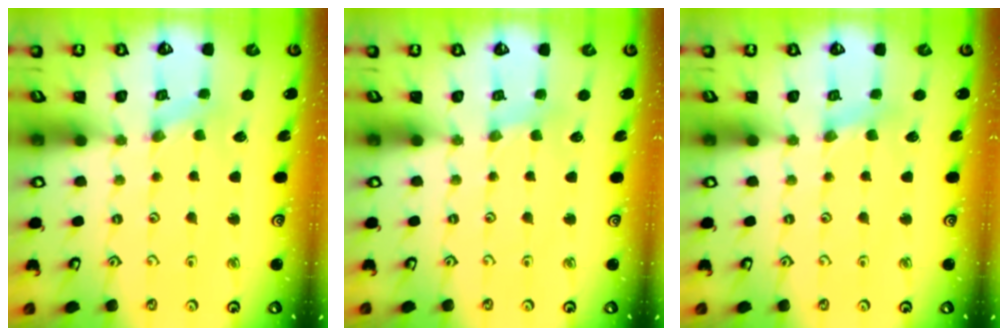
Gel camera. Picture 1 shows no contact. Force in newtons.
{"total": 1.0, "press": 0.9, "slide": 0.3}
{"total": 2.8, "press": 2.8, "slide": 0.4}